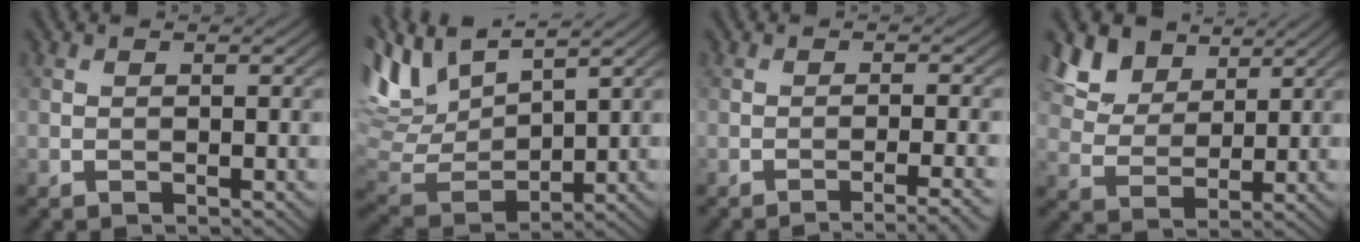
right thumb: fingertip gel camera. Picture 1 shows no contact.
{"total": 10.3, "force": [7.0, 3.6, 6.6], "torque": [-0.178, 0.013, 0.142]}
{"total": 4.1, "force": [-2.4, 0.6, 3.2], "torque": [-0.041, 0.013, -0.046]}
{"total": 7.8, "force": [5.1, 4.6, 3.6], "torque": [-0.095, -0.004, 0.108]}